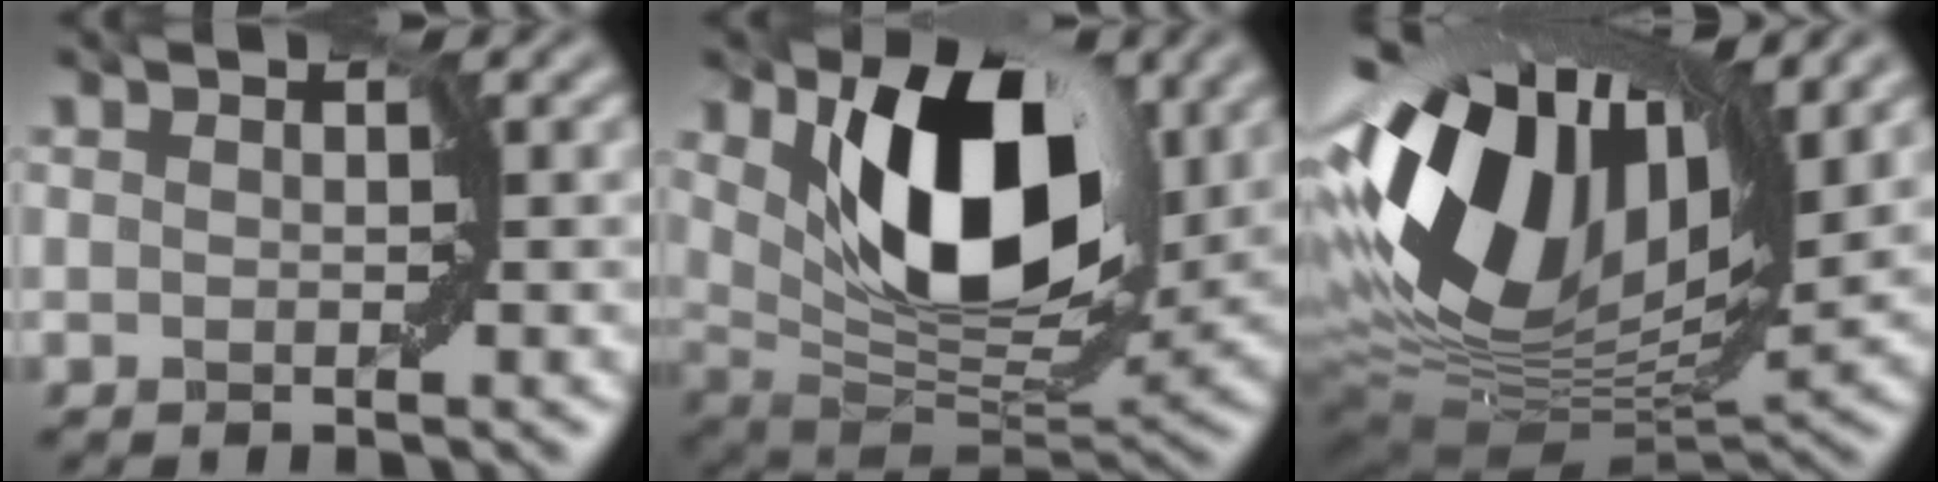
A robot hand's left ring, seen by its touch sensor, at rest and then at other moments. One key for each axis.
{"total": 11.1, "fx": 4.0, "fy": 6.1, "fz": 8.4, "tx": -0.134, "ty": -0.015, "tz": 0.069}
{"total": 15.6, "fx": 4.4, "fy": 8.8, "fz": 12.1, "tx": -0.251, "ty": 0.025, "tz": 0.059}